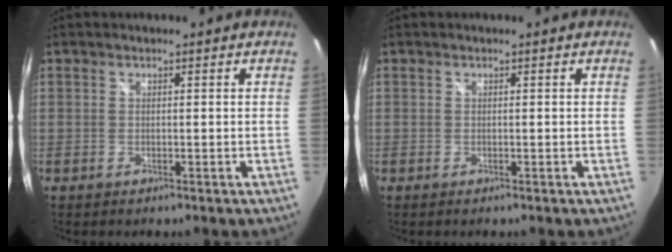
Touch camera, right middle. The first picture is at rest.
{"total": 0.0}